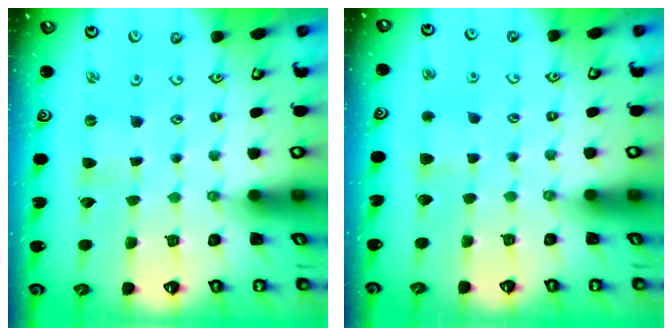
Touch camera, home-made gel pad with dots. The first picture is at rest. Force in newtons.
{"total": 2.8, "press": 2.8, "slide": 0.5}